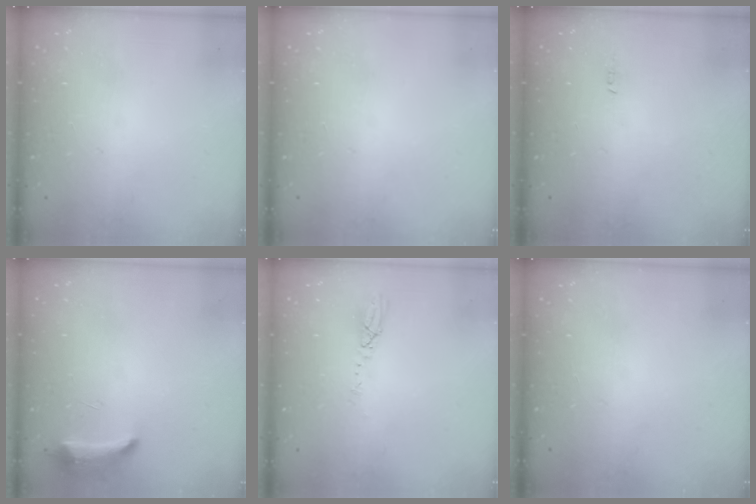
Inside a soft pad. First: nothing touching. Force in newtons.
{"total": 0.0}
{"total": 4.8, "press": 2.5, "slide": 4.1}
{"total": 8.3, "press": 8.1, "slide": 1.8}
{"total": 3.6, "press": 3.6, "slide": 0.2}
{"total": 0.0}